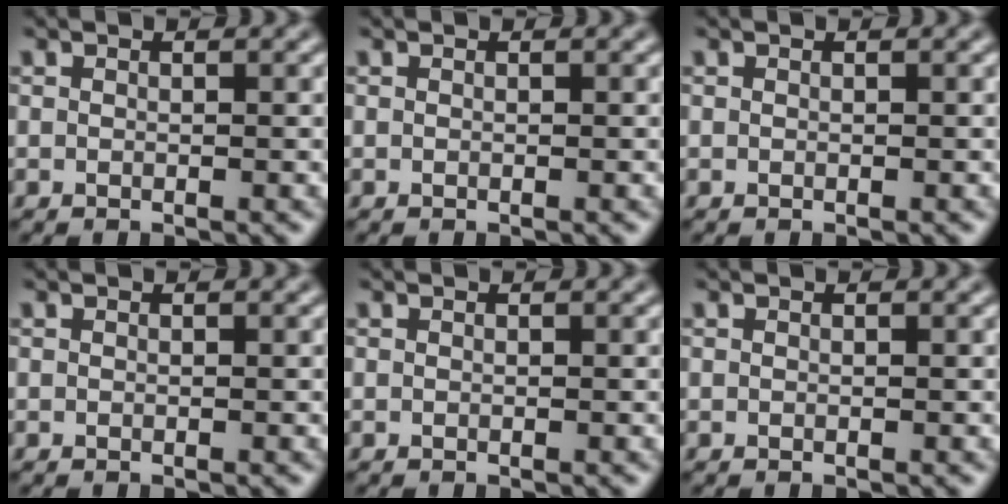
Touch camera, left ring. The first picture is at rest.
{"total": 0.0}
{"total": 0.0}
{"total": 0.0}
{"total": 0.0}
{"total": 0.0}